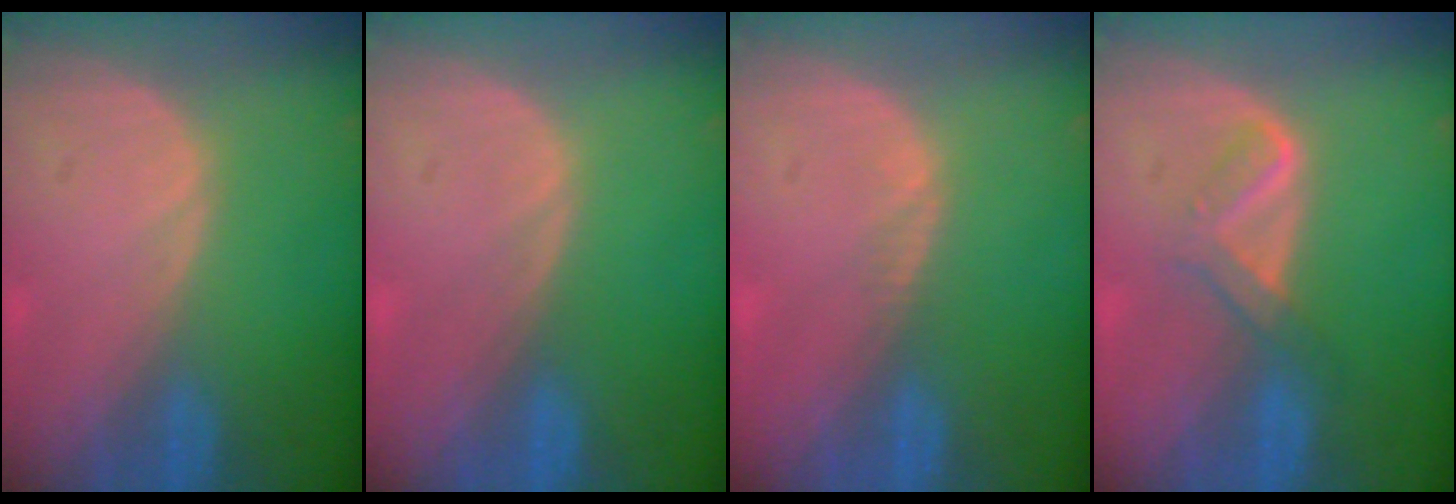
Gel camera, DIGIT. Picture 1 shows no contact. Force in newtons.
{"total": 0.0}
{"total": 0.7, "press": 0.6, "slide": 0.4}
{"total": 3.6, "press": 3.6, "slide": 0.3}